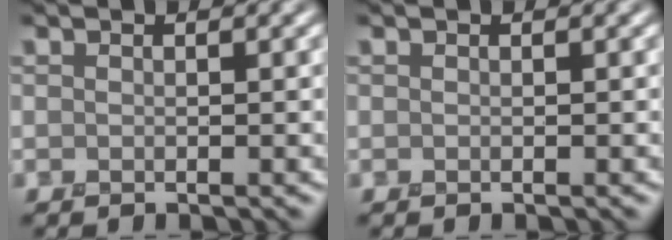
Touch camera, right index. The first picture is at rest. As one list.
[{"total": 0.0}]